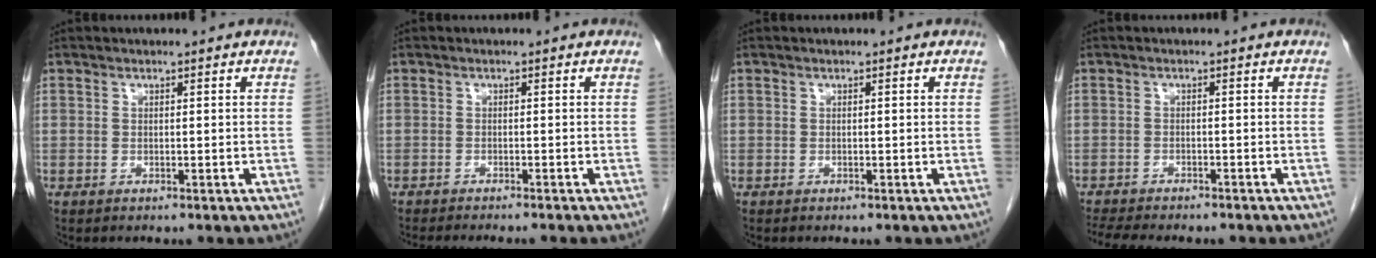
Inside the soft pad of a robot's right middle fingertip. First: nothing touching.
{"total": 6.7, "force": [-5.9, -0.3, 3.1], "torque": [-0.017, -0.012, -0.087]}
{"total": 0.0}
{"total": 9.2, "force": [-8.0, 2.0, 4.2], "torque": [-0.060, 0.001, -0.113]}